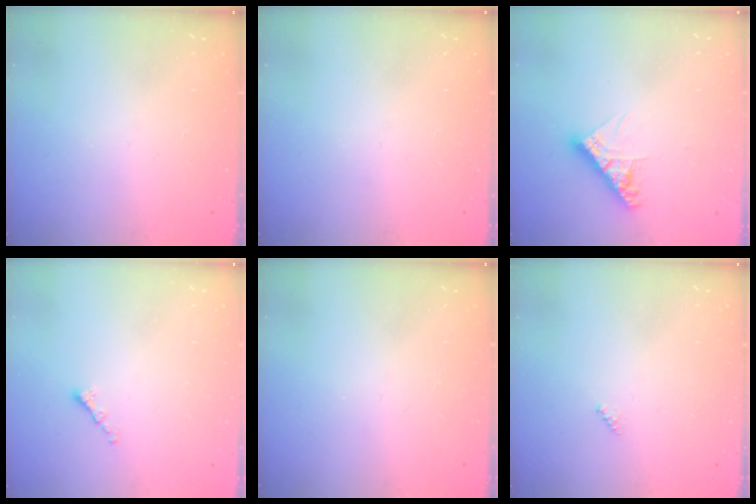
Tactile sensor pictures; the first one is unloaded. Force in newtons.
{"total": 0.0}
{"total": 8.4, "press": 8.4, "slide": 0.3}
{"total": 1.3, "press": 1.2, "slide": 0.6}
{"total": 0.0}
{"total": 2.0, "press": 2.0, "slide": 0.2}